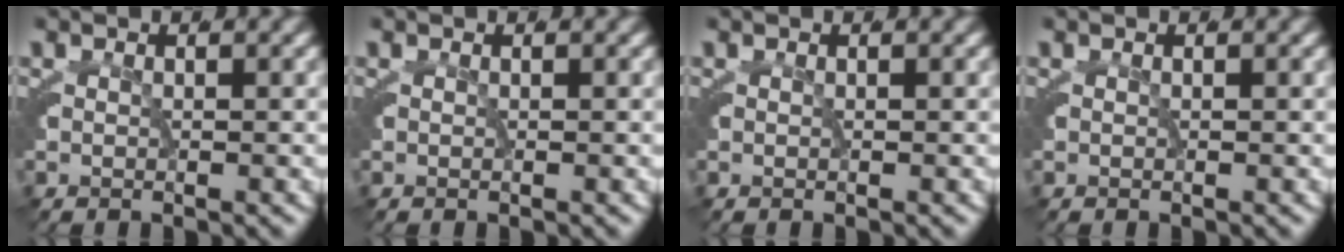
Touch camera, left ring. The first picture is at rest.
{"total": 0.0}
{"total": 0.0}
{"total": 0.0}